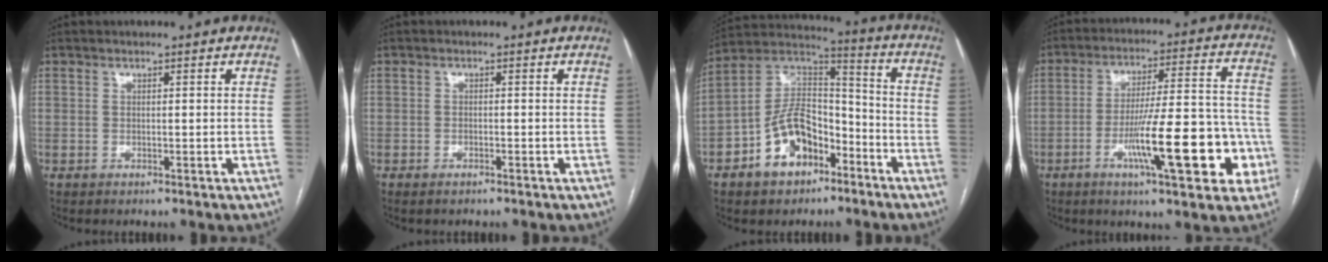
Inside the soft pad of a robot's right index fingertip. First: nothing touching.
{"total": 1.1, "force": [-0.9, 0.3, 0.5], "torque": [-0.011, -0.002, -0.011]}
{"total": 12.9, "force": [-6.5, 7.6, 8.2], "torque": [-0.165, 0.030, -0.113]}
{"total": 17.1, "force": [-6.0, 3.1, 15.7], "torque": [-0.227, 0.019, -0.084]}